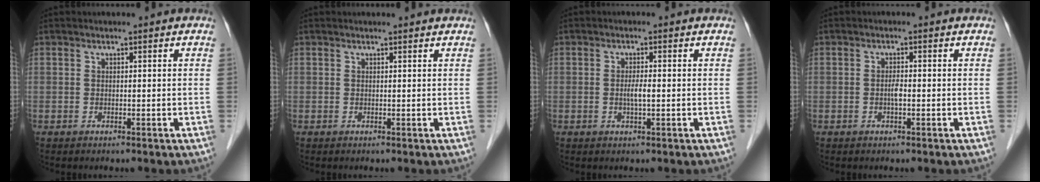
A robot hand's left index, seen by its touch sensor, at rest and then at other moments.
{"total": 1.3, "force": [1.3, 0.0, 0.1], "torque": [-0.011, 0.003, 0.012]}
{"total": 2.0, "force": [-0.3, 0.2, 2.0], "torque": [-0.040, -0.001, -0.005]}
{"total": 1.4, "force": [-0.4, 0.2, 1.3], "torque": [-0.025, 0.001, -0.009]}